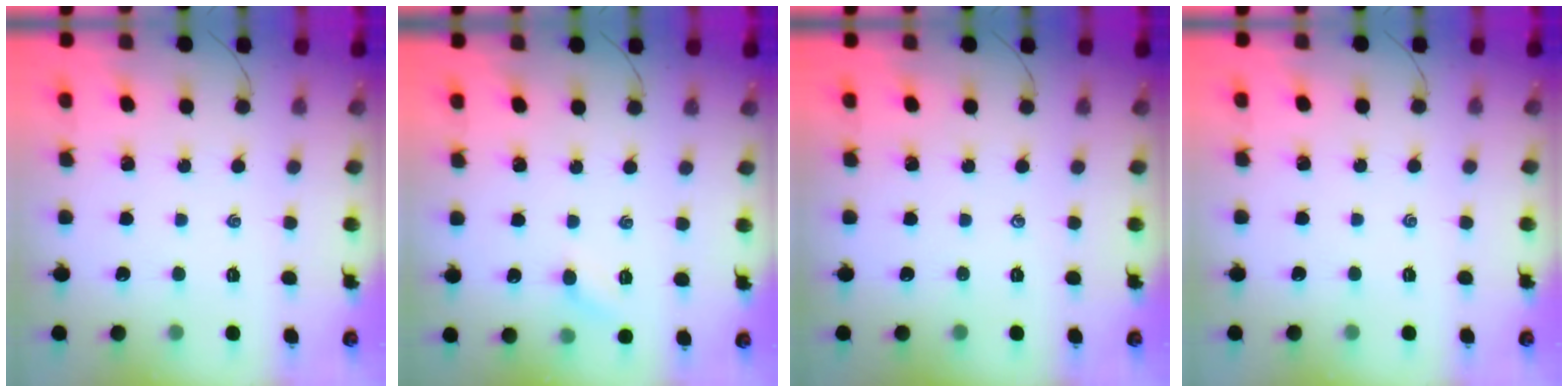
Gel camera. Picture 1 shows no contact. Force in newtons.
{"total": 4.4, "press": 4.2, "slide": 1.4}
{"total": 0.0}
{"total": 1.1, "press": 0.9, "slide": 0.5}